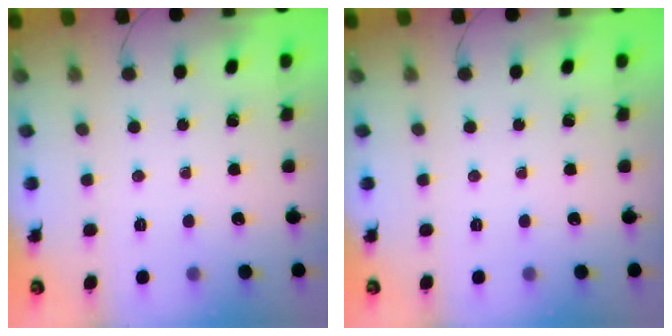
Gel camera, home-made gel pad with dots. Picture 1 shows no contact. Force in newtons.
{"total": 0.0}